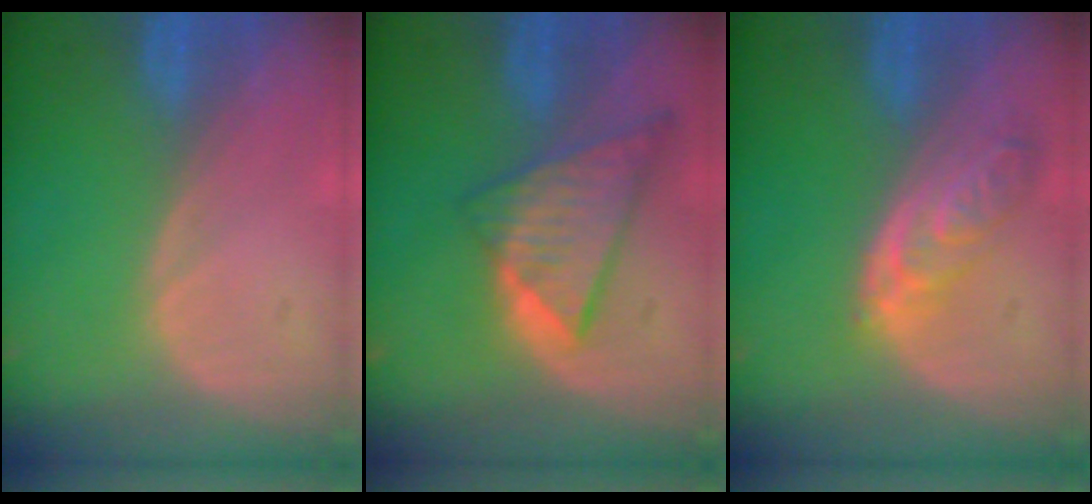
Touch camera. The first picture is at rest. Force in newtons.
{"total": 8.7, "press": 7.5, "slide": 4.3}
{"total": 5.5, "press": 5.4, "slide": 0.7}